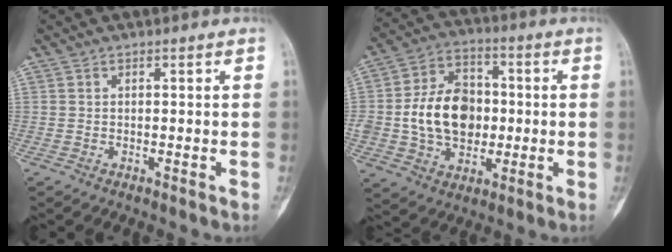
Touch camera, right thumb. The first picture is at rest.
{"total": 15.6, "force": [-0.5, 11.5, 10.5], "torque": [-0.154, 0.021, -0.004]}